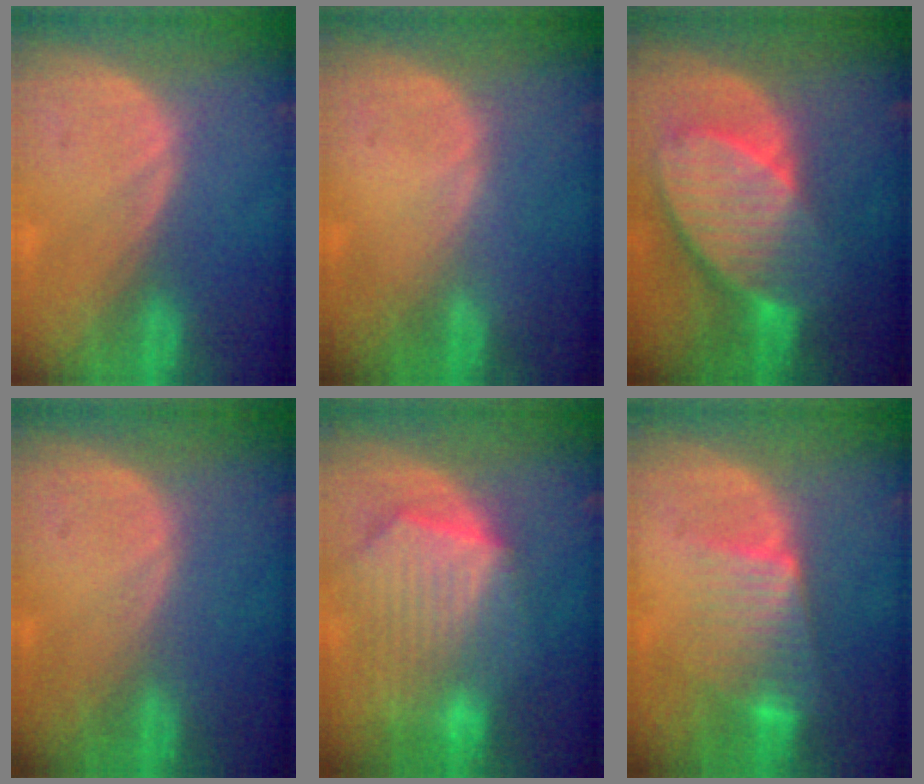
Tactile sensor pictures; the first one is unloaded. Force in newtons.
{"total": 0.0}
{"total": 10.2, "press": 8.8, "slide": 5.0}
{"total": 0.0}
{"total": 10.5, "press": 9.2, "slide": 5.1}
{"total": 6.9, "press": 6.2, "slide": 2.9}